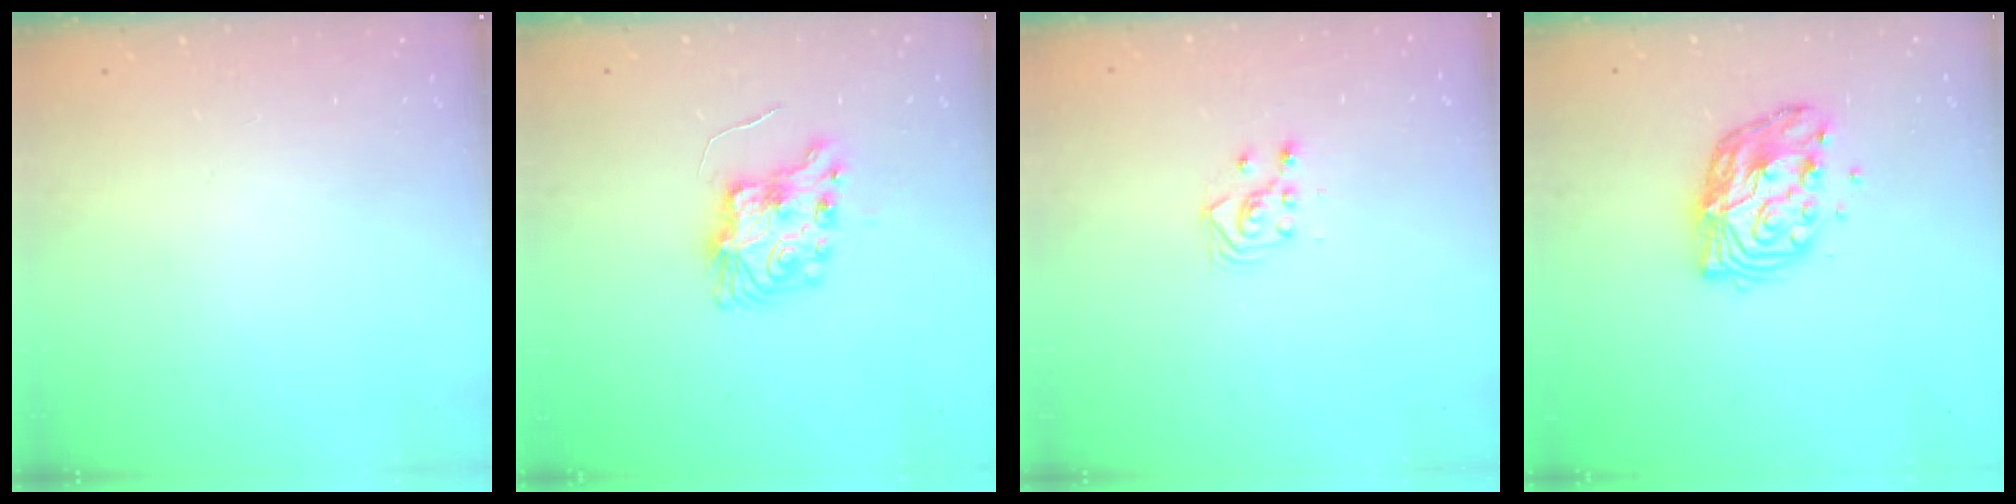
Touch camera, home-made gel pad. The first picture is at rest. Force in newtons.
{"total": 9.8, "press": 9.8, "slide": 0.9}
{"total": 3.3, "press": 3.2, "slide": 0.8}
{"total": 11.1, "press": 11.1, "slide": 1.1}